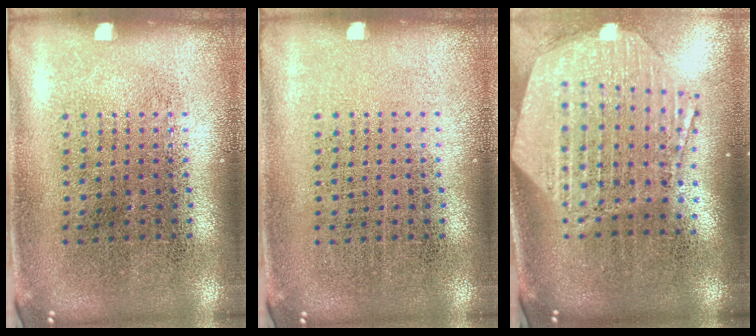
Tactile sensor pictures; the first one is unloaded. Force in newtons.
{"total": 0.0}
{"total": 3.0, "press": 2.4, "slide": 1.8}